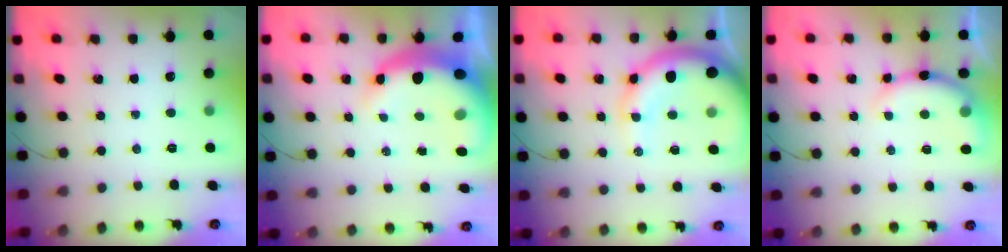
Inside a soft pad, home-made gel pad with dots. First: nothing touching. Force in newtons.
{"total": 13.3, "press": 12.9, "slide": 2.9}
{"total": 15.3, "press": 14.9, "slide": 3.2}
{"total": 8.2, "press": 8.0, "slide": 1.6}